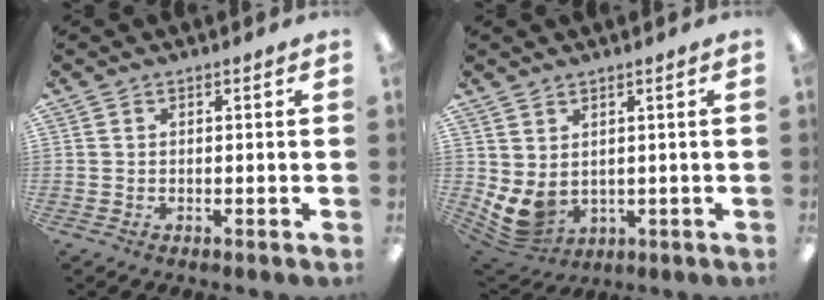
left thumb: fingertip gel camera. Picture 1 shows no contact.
{"total": 6.6, "force": [1.4, 5.2, 3.9], "torque": [-0.098, -0.014, 0.030]}